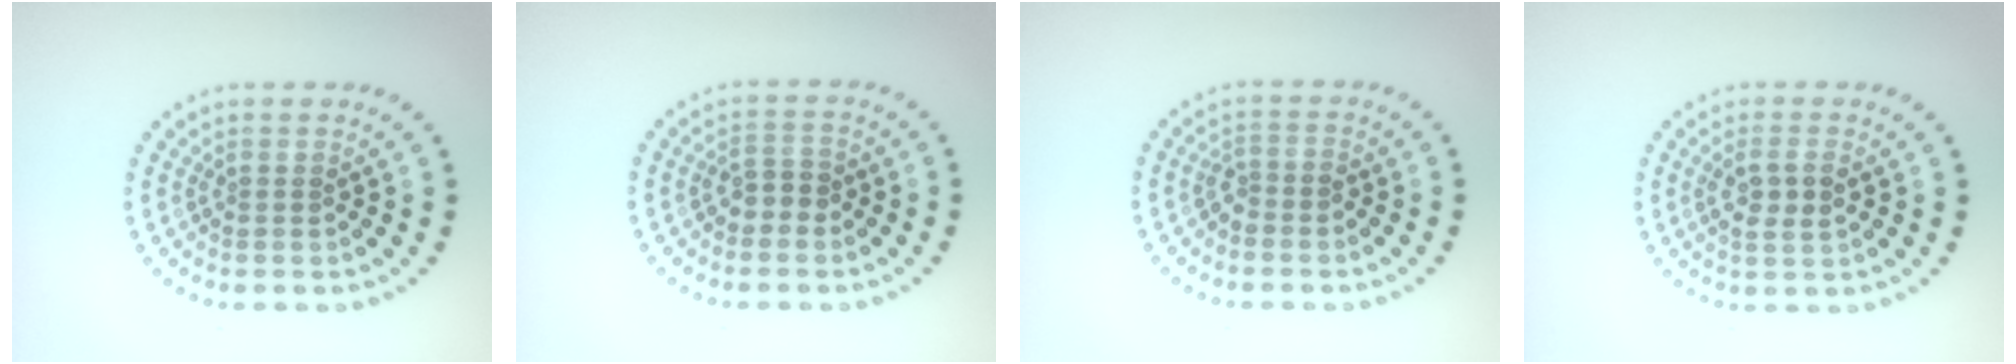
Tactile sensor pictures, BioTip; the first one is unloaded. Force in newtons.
{"total": 1.8, "press": 1.7, "slide": 0.8}
{"total": 1.4, "press": 1.1, "slide": 0.8}
{"total": 2.5, "press": 2.4, "slide": 0.7}